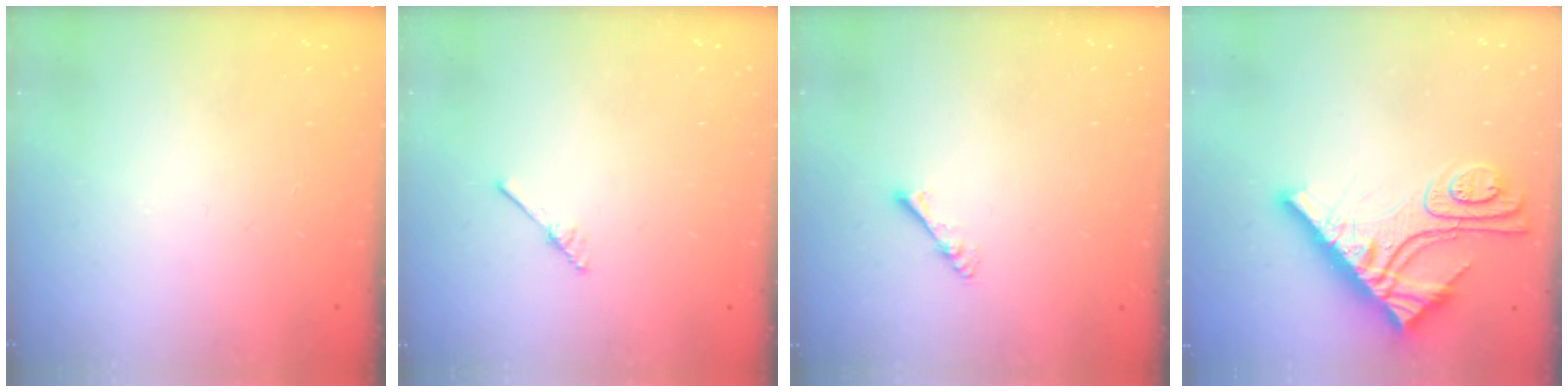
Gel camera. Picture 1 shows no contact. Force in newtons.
{"total": 2.5, "press": 2.4, "slide": 0.3}
{"total": 2.9, "press": 2.8, "slide": 0.4}
{"total": 15.2, "press": 15.1, "slide": 1.4}